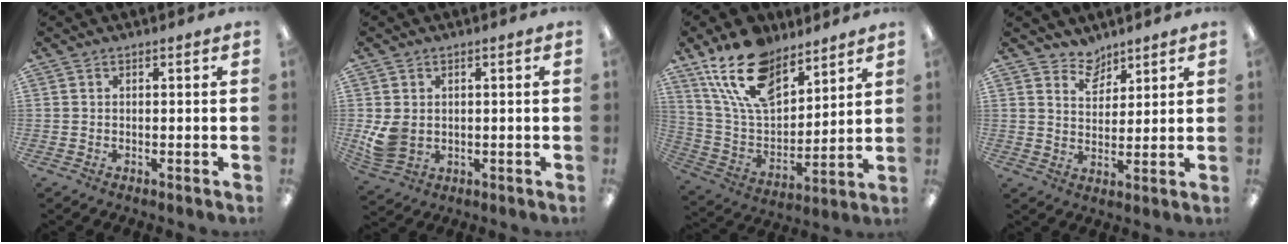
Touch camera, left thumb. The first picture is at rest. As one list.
[{"total": 6.2, "force": [0.7, 5.0, 3.7], "torque": [-0.078, 0.000, 0.017]}, {"total": 19.2, "force": [12.9, 10.0, 10.1], "torque": [-0.200, -0.058, 0.239]}, {"total": 5.9, "force": [5.1, 2.9, 0.5], "torque": [-0.004, -0.034, 0.093]}]